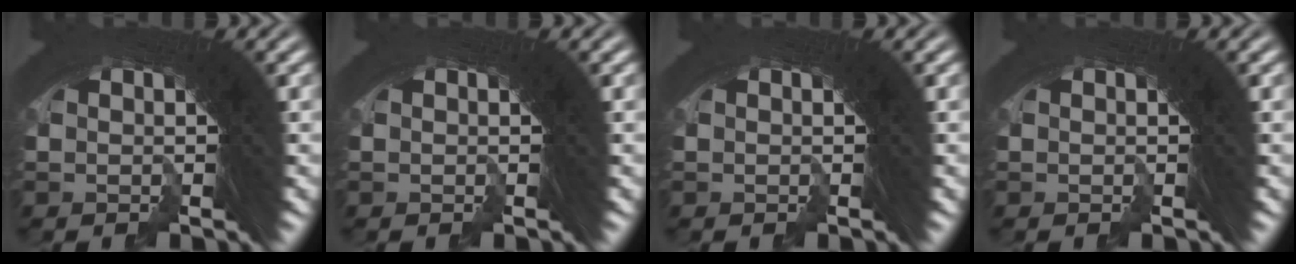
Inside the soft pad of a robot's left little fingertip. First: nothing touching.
{"total": 0.0}
{"total": 0.0}
{"total": 0.0}